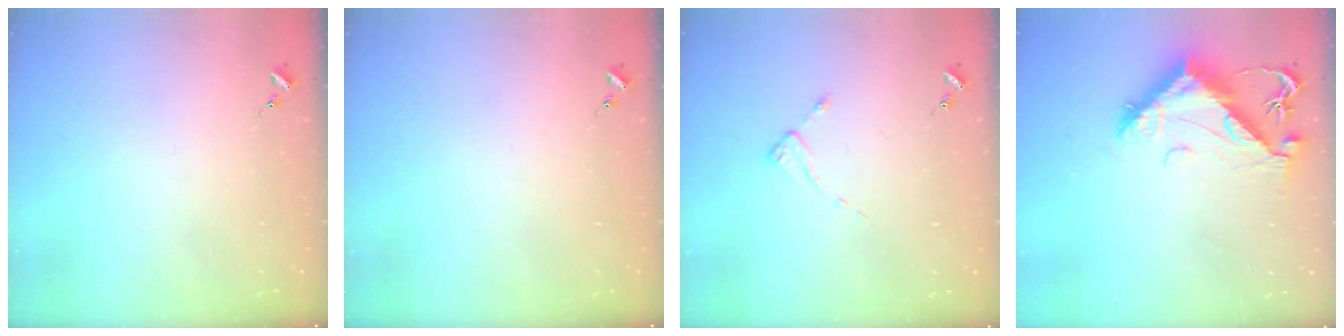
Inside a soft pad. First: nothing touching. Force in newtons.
{"total": 0.0}
{"total": 2.6, "press": 2.6, "slide": 0.2}
{"total": 12.3, "press": 12.2, "slide": 1.5}